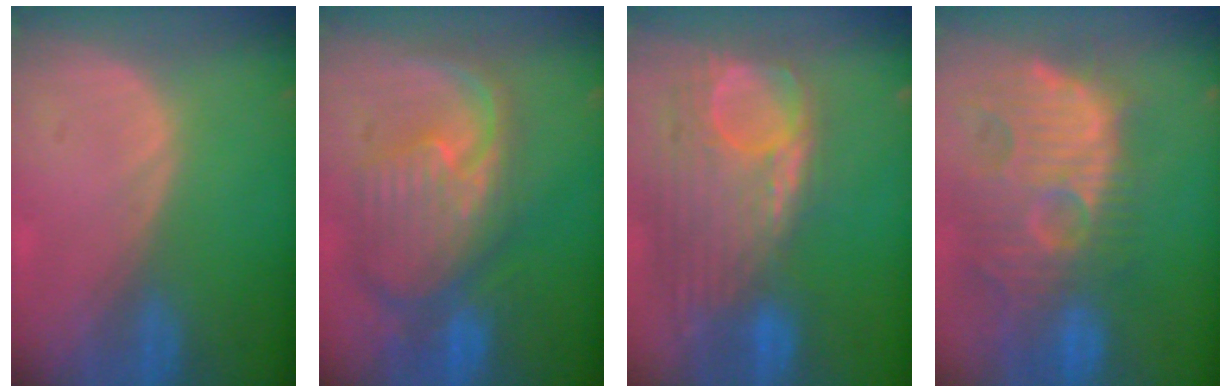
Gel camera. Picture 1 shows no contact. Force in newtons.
{"total": 11.6, "press": 10.1, "slide": 5.8}
{"total": 12.6, "press": 10.6, "slide": 6.8}
{"total": 14.1, "press": 12.4, "slide": 6.7}